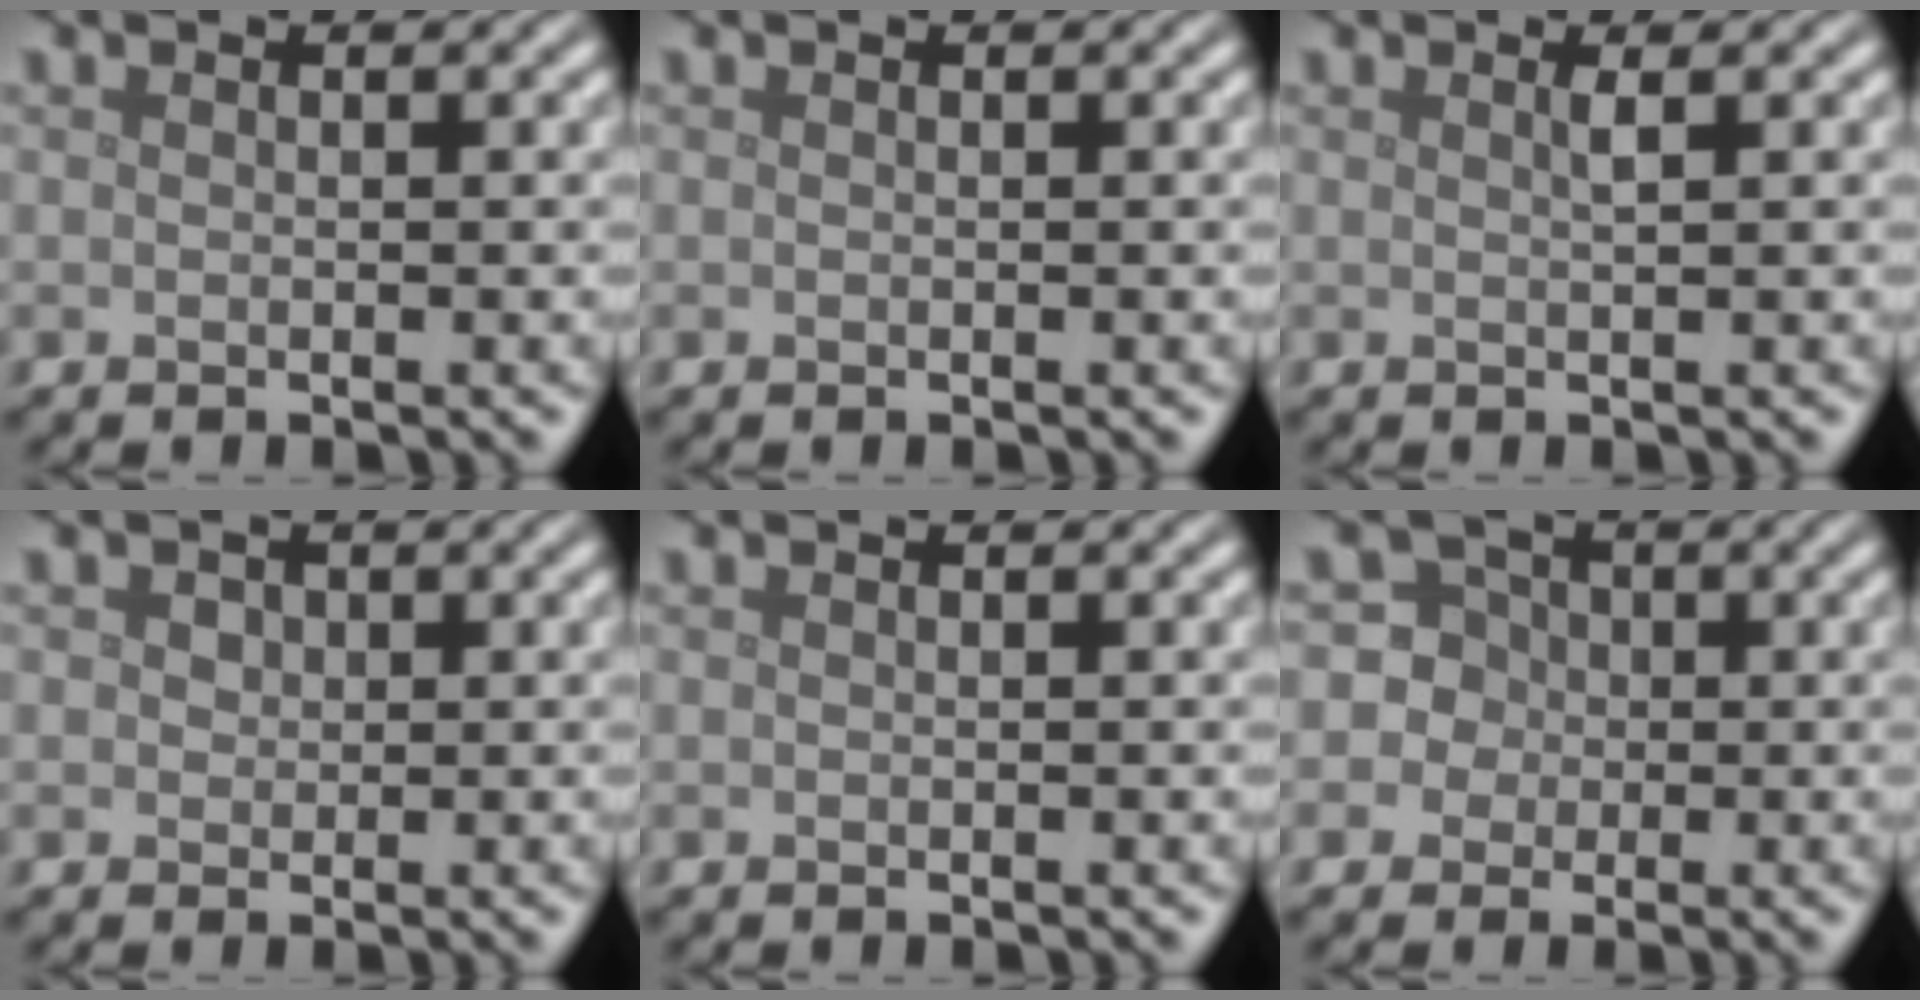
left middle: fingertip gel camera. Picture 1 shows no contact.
{"total": 0.0}
{"total": 0.9, "force": [0.4, 0.2, 0.8], "torque": [-0.009, 0.002, 0.004]}
{"total": 0.9, "force": [0.4, 0.8, 0.3], "torque": [-0.004, 0.001, 0.004]}
{"total": 0.0}
{"total": 6.4, "force": [0.5, 6.3, 1.3], "torque": [-0.019, 0.037, -0.011]}